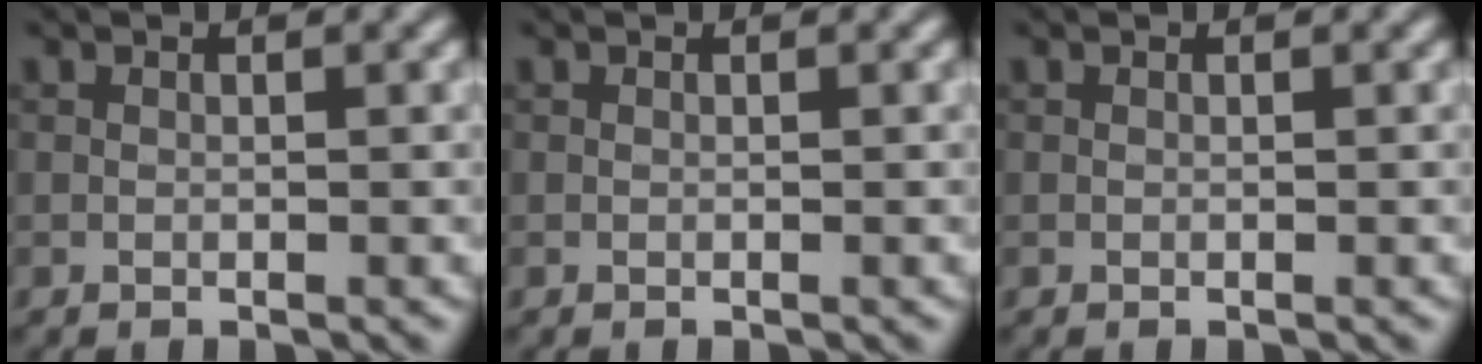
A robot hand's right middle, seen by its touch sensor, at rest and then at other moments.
{"total": 0.0}
{"total": 0.0}